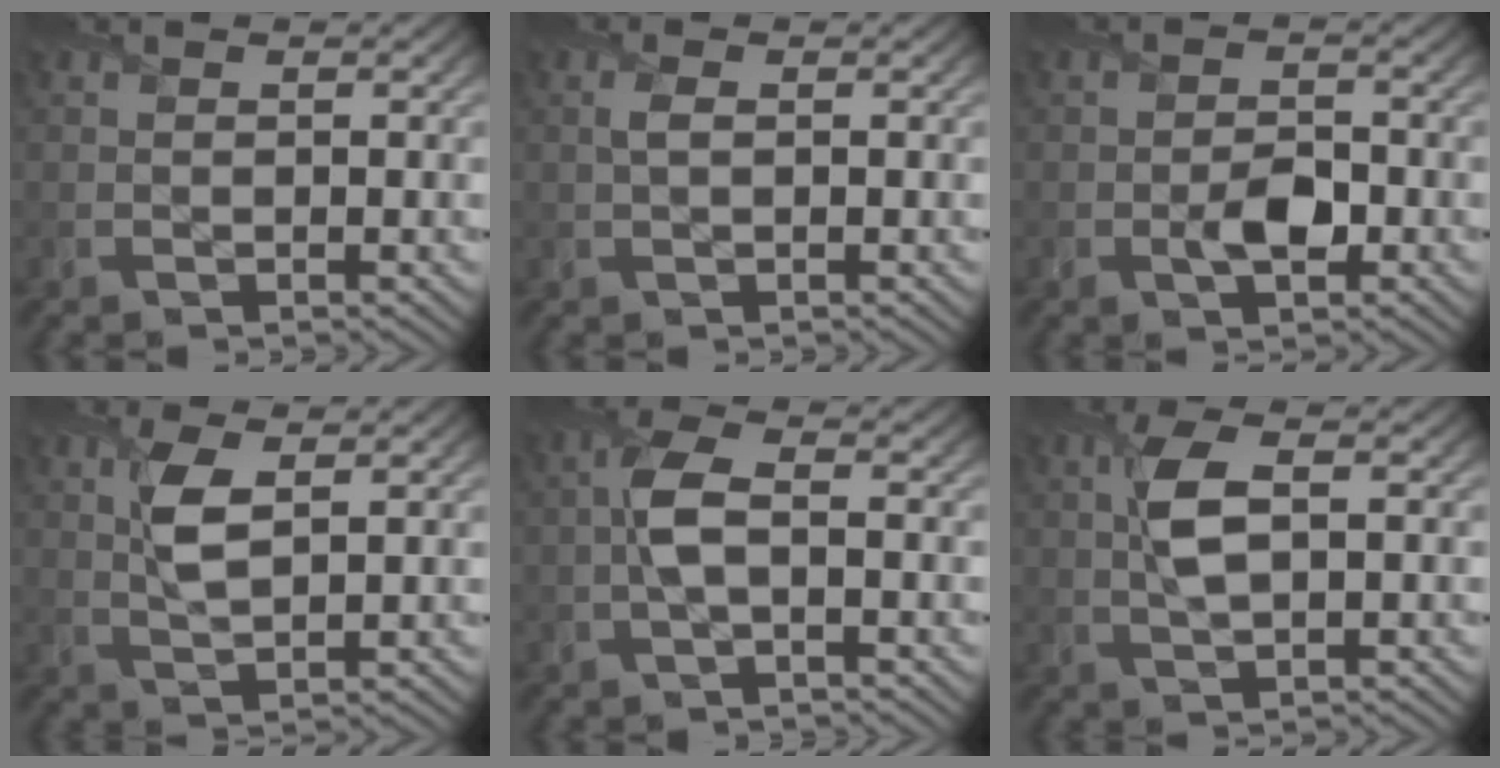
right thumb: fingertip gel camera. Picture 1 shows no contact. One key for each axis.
{"total": 1.4, "fx": 0.3, "fy": 0.6, "fz": 1.2, "tx": -0.031, "ty": 0.003, "tz": 0.003}
{"total": 3.2, "fx": -1.1, "fy": 1.9, "fz": 2.4, "tx": -0.041, "ty": -0.007, "tz": -0.016}
{"total": 4.3, "fx": 1.5, "fy": 1.7, "fz": 3.7, "tx": -0.088, "ty": -0.001, "tz": 0.031}
{"total": 4.1, "fx": -0.4, "fy": 1.5, "fz": 3.8, "tx": -0.086, "ty": 0.009, "tz": -0.014}
{"total": 4.8, "fx": 0.8, "fy": 1.8, "fz": 4.4, "tx": -0.102, "ty": 0.006, "tz": 0.016}